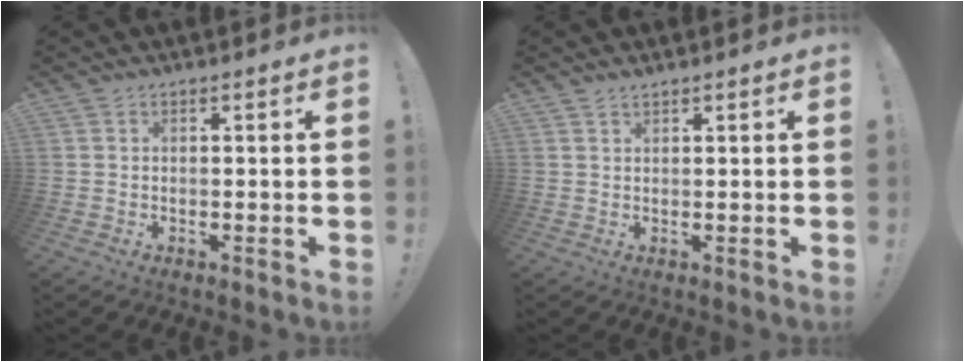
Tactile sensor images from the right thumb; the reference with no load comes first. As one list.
[{"total": 1.2, "force": [1.1, 0.2, 0.4], "torque": [-0.009, -0.003, 0.021]}]